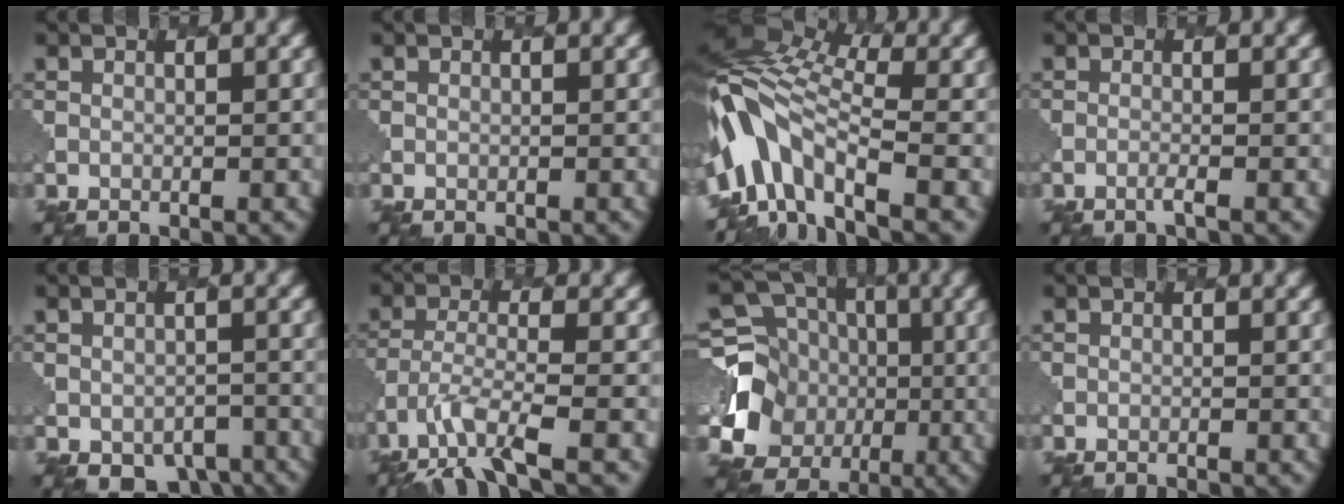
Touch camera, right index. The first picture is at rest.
{"total": 0.0}
{"total": 10.0, "force": [-3.0, 5.1, 8.1], "torque": [-0.148, 0.015, -0.071]}
{"total": 0.7, "force": [-0.5, 0.1, 0.6], "torque": [-0.008, 0.000, -0.016]}
{"total": 4.4, "force": [-2.7, 2.7, 2.2], "torque": [-0.022, -0.023, -0.026]}
{"total": 5.1, "force": [-3.3, 1.1, 3.7], "torque": [-0.077, -0.013, -0.068]}
{"total": 9.4, "force": [-1.1, 8.6, 3.7], "torque": [-0.075, -0.017, -0.023]}
{"total": 0.6, "force": [-0.4, 0.2, 0.3], "torque": [0.004, -0.005, -0.012]}